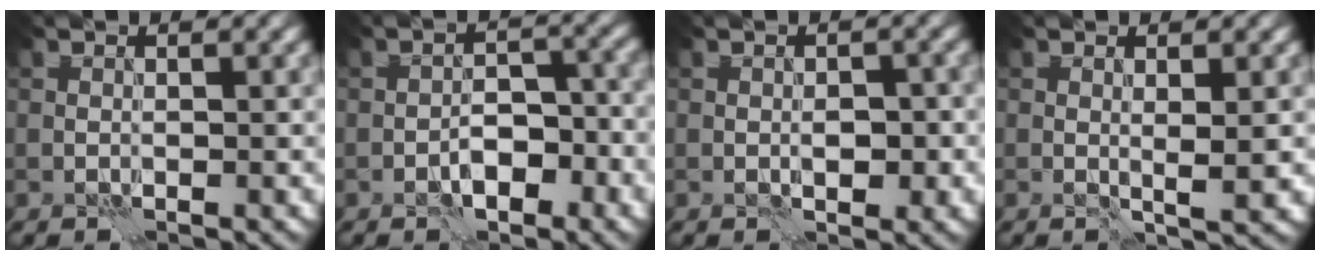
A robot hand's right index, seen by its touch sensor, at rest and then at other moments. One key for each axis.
{"total": 3.8, "fx": -2.0, "fy": 1.7, "fz": 2.8, "tx": -0.037, "ty": 0.008, "tz": -0.033}
{"total": 2.3, "fx": -0.5, "fy": 1.1, "fz": 1.9, "tx": -0.024, "ty": 0.000, "tz": -0.006}
{"total": 1.7, "fx": 0.3, "fy": 0.1, "fz": 1.7, "tx": -0.028, "ty": -0.004, "tz": 0.003}